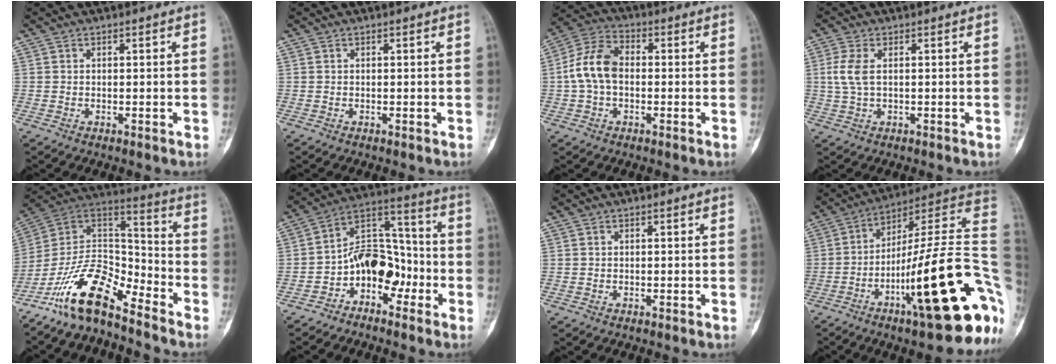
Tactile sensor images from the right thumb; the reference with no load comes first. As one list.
[{"total": 0.0}, {"total": 9.4, "force": [-0.4, 6.1, 7.1], "torque": [-0.137, 0.029, -0.018]}, {"total": 4.3, "force": [0.6, 2.1, 3.7], "torque": [-0.099, 0.007, 0.015]}, {"total": 15.1, "force": [-11.4, 5.2, 8.5], "torque": [-0.138, 0.102, -0.222]}, {"total": 11.5, "force": [-4.6, 7.8, 7.1], "torque": [-0.086, 0.076, -0.091]}, {"total": 0.0}, {"total": 28.2, "force": [-7.7, 5.6, 26.5], "torque": [-0.315, 0.056, -0.115]}]